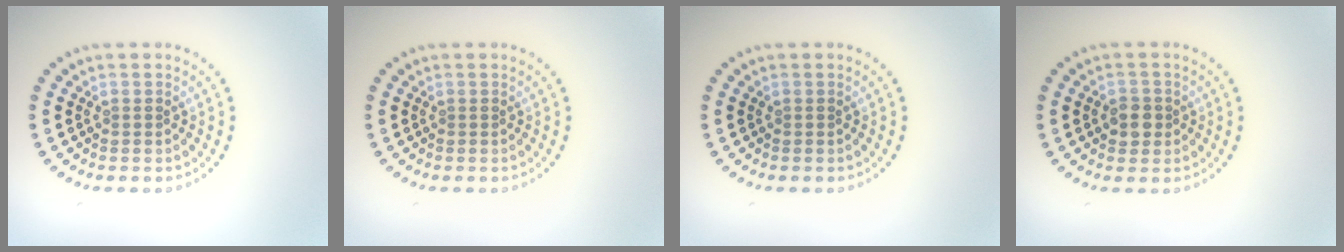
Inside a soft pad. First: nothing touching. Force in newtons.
{"total": 0.0}
{"total": 0.0}
{"total": 2.1, "press": 2.0, "slide": 0.6}